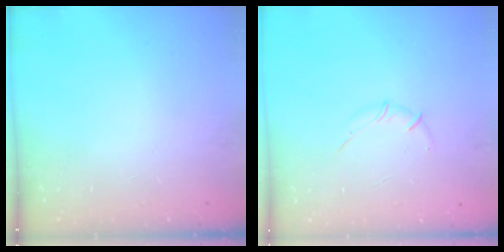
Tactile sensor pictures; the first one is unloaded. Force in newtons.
{"total": 3.6, "press": 3.6, "slide": 0.8}